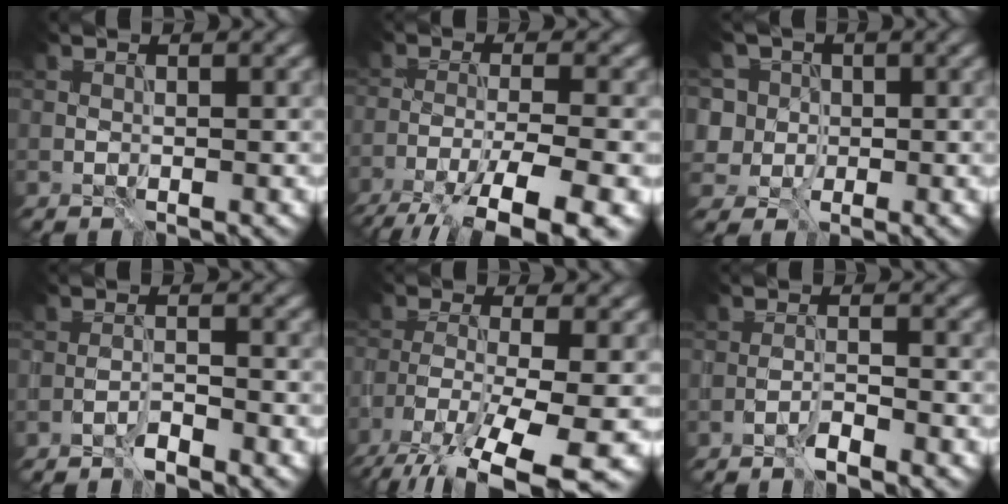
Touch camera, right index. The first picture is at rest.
{"total": 10.6, "force": [-7.5, 2.5, 7.1], "torque": [-0.116, -0.019, -0.118]}
{"total": 8.2, "force": [2.7, 6.9, 3.5], "torque": [-0.062, 0.036, 0.009]}
{"total": 1.6, "force": [-1.4, 0.1, 0.8], "torque": [-0.011, 0.006, -0.030]}
{"total": 11.6, "force": [-7.6, 3.1, 8.1], "torque": [-0.159, -0.020, -0.132]}
{"total": 1.8, "force": [-1.4, 0.1, 1.1], "torque": [-0.019, 0.005, -0.031]}